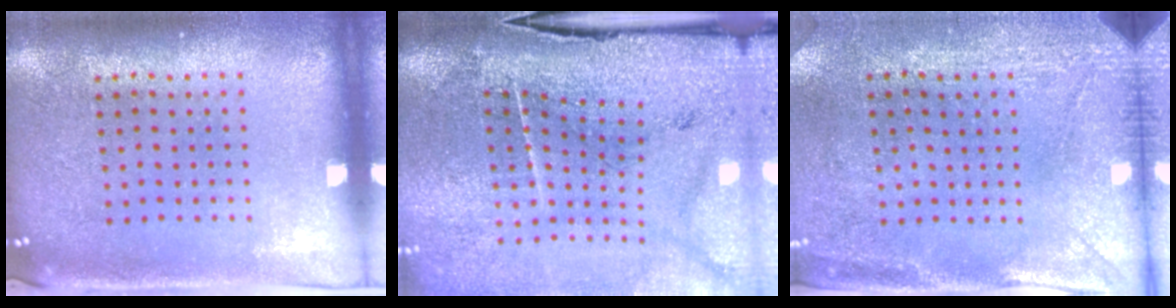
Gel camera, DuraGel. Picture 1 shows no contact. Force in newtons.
{"total": 3.8, "press": 3.3, "slide": 1.8}
{"total": 2.9, "press": 2.3, "slide": 1.8}